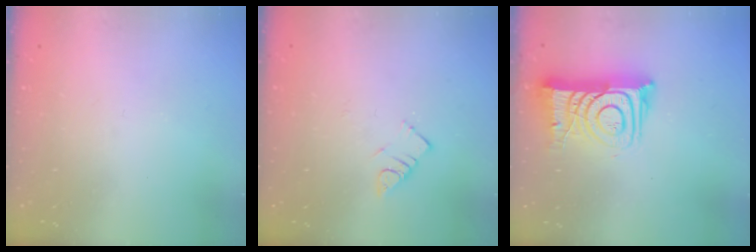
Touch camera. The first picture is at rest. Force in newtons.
{"total": 3.7, "press": 3.7, "slide": 0.5}
{"total": 12.5, "press": 12.4, "slide": 1.3}